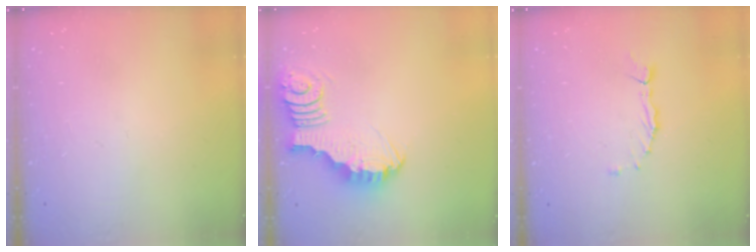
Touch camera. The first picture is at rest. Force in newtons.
{"total": 4.2, "press": 4.2, "slide": 0.4}
{"total": 2.2, "press": 2.2, "slide": 0.2}